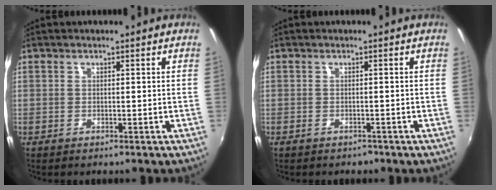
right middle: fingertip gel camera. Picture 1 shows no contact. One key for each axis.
{"total": 1.4, "fx": -1.1, "fy": 0.8, "fz": 0.4, "tx": -0.011, "ty": -0.002, "tz": -0.013}